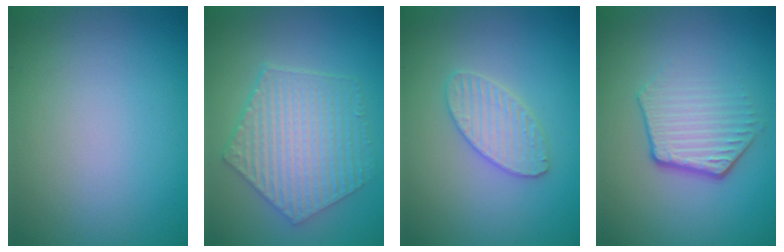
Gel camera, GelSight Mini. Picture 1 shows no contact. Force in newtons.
{"total": 5.9, "press": 4.8, "slide": 3.6}
{"total": 3.0, "press": 3.0, "slide": 0.2}
{"total": 4.0, "press": 3.0, "slide": 2.7}